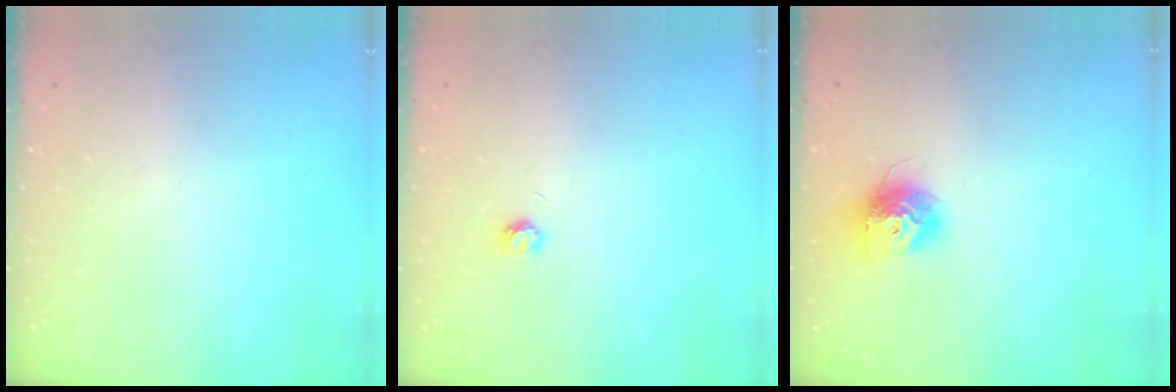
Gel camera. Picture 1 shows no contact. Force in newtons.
{"total": 3.3, "press": 3.3, "slide": 0.2}
{"total": 11.8, "press": 11.8, "slide": 0.9}